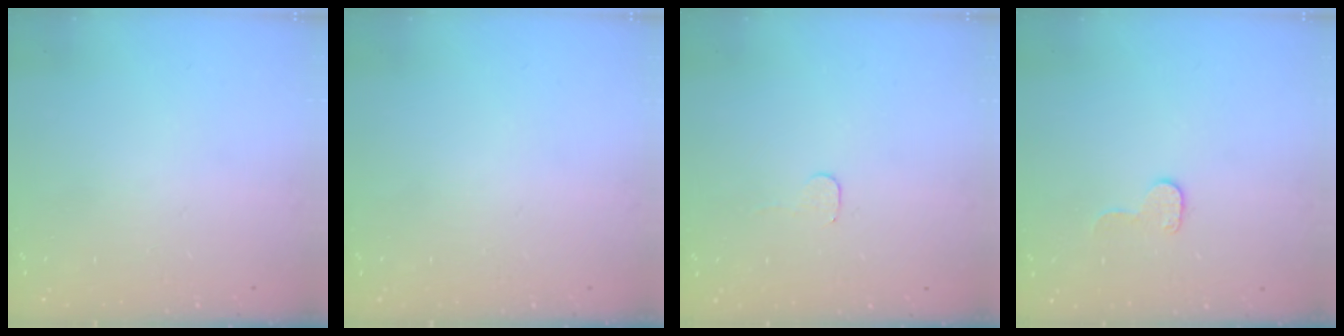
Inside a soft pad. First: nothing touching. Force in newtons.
{"total": 0.0}
{"total": 2.8, "press": 2.8, "slide": 0.2}
{"total": 7.6, "press": 7.6, "slide": 0.1}